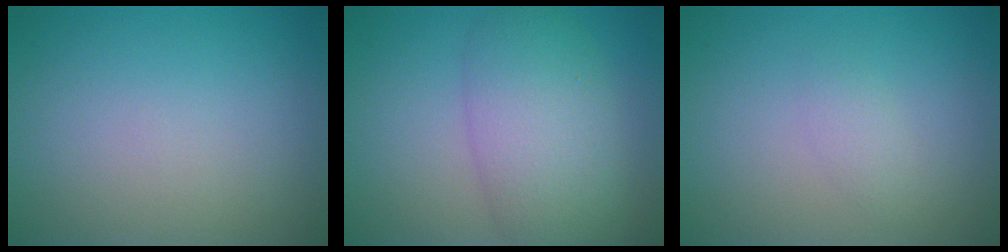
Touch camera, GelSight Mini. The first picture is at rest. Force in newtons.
{"total": 6.8, "press": 6.8, "slide": 0.2}
{"total": 1.2, "press": 1.2, "slide": 0.1}